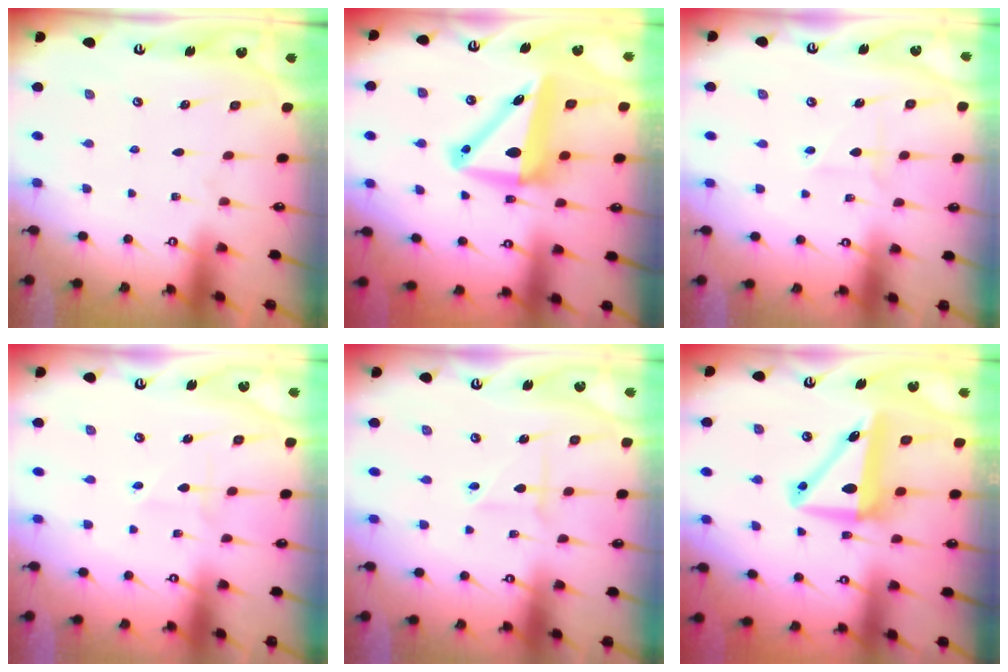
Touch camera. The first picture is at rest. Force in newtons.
{"total": 11.4, "press": 10.9, "slide": 3.5}
{"total": 2.0, "press": 2.0, "slide": 0.5}
{"total": 1.8, "press": 1.8, "slide": 0.1}
{"total": 2.8, "press": 2.7, "slide": 0.6}
{"total": 10.4, "press": 10.1, "slide": 2.4}